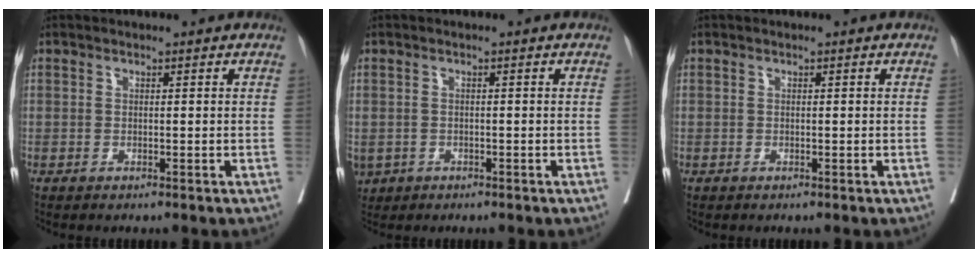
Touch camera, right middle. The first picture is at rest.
{"total": 4.2, "force": [-2.1, 3.3, 1.5], "torque": [-0.043, -0.005, -0.030]}
{"total": 0.0}